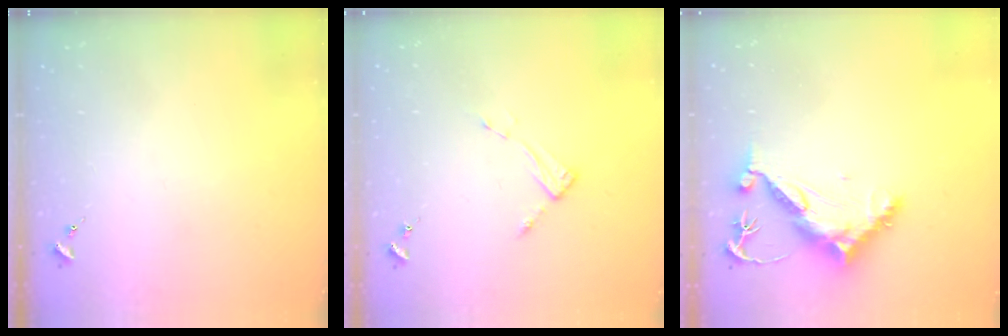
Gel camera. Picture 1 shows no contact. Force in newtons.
{"total": 3.8, "press": 3.8, "slide": 0.3}
{"total": 11.7, "press": 11.7, "slide": 0.9}